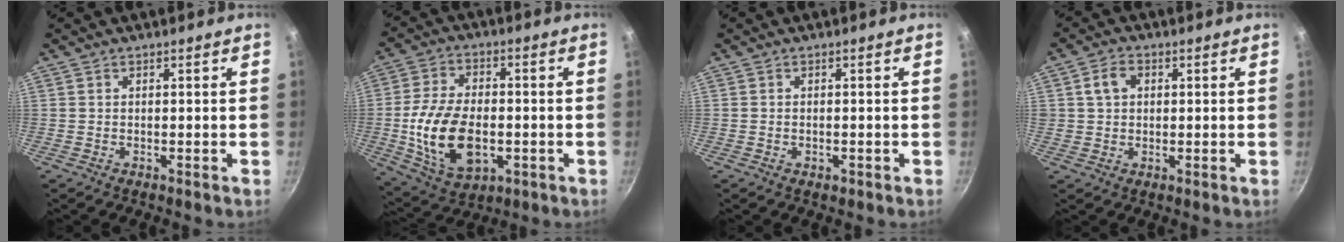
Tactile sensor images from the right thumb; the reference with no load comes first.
{"total": 16.4, "force": [-2.7, 9.8, 12.8], "torque": [-0.229, 0.011, -0.039]}
{"total": 1.2, "force": [-0.4, 0.7, 0.8], "torque": [-0.011, 0.001, -0.006]}
{"total": 4.5, "force": [1.1, 3.5, 2.5], "torque": [-0.027, 0.009, 0.017]}